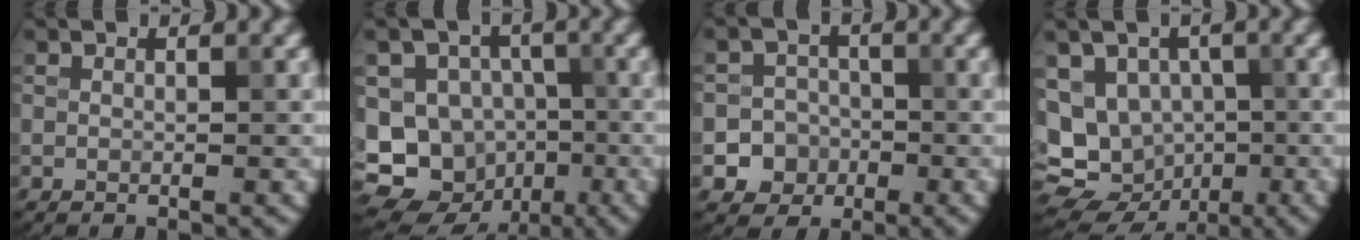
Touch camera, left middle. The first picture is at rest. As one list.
[{"total": 13.2, "force": [-5.4, 11.3, 4.0], "torque": [-0.085, -0.015, -0.086]}, {"total": 4.5, "force": [-1.8, 4.1, 0.6], "torque": [0.025, -0.001, -0.046]}, {"total": 12.2, "force": [-2.9, 10.3, 5.9], "torque": [-0.108, -0.023, -0.038]}]